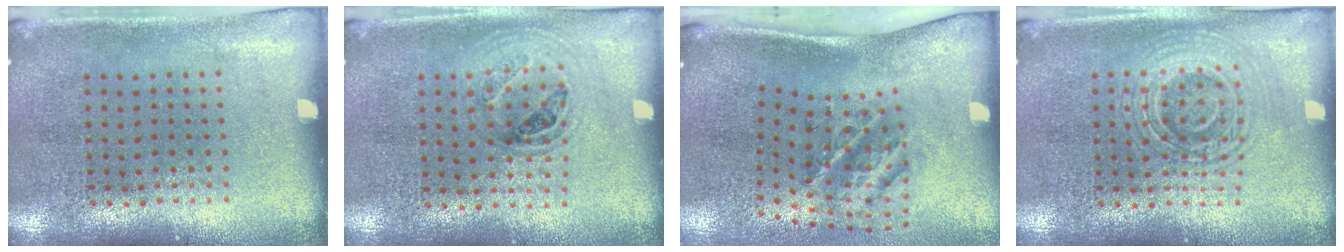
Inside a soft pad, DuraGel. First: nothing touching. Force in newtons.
{"total": 1.1, "press": 1.0, "slide": 0.4}
{"total": 2.1, "press": 1.3, "slide": 1.7}
{"total": 2.9, "press": 2.8, "slide": 0.5}